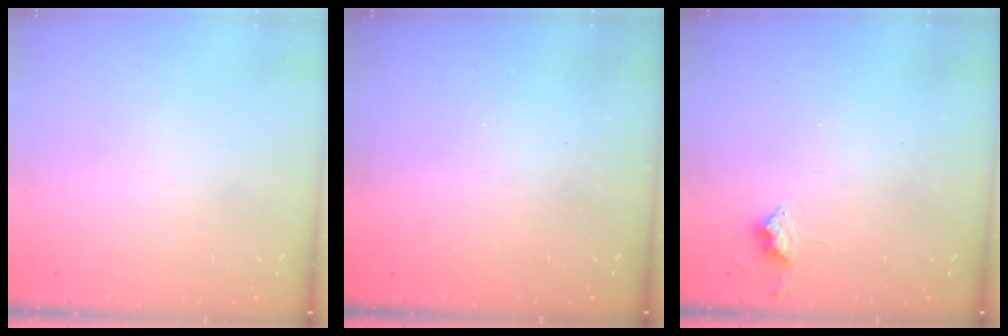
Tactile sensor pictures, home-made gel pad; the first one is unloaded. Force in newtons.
{"total": 1.2, "press": 1.2, "slide": 0.3}
{"total": 5.4, "press": 5.3, "slide": 0.6}